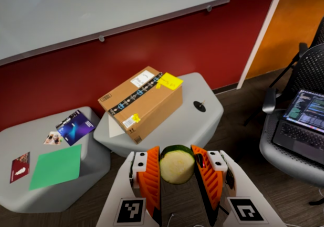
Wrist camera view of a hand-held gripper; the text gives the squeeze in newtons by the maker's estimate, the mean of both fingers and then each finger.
{"total": 11.8, "left": 12.2, "right": 11.3}